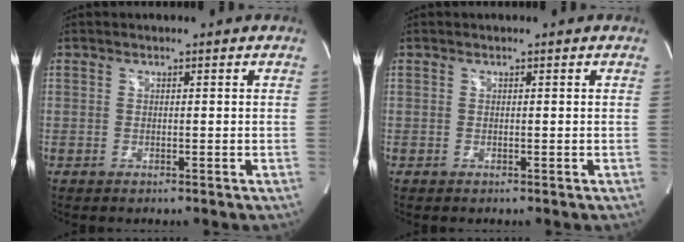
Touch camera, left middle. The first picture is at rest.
{"total": 0.0}